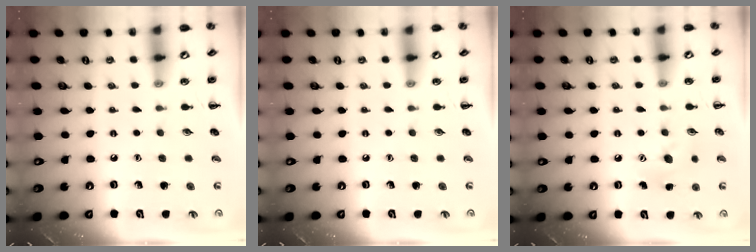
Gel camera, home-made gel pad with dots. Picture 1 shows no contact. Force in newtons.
{"total": 0.0}
{"total": 6.8, "press": 6.6, "slide": 1.3}